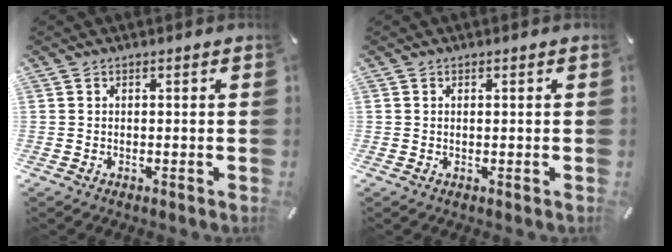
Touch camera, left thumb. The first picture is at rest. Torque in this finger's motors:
{"motor_torque": [-0.39, -0.29, -0.08, 0.00, 0.03]}